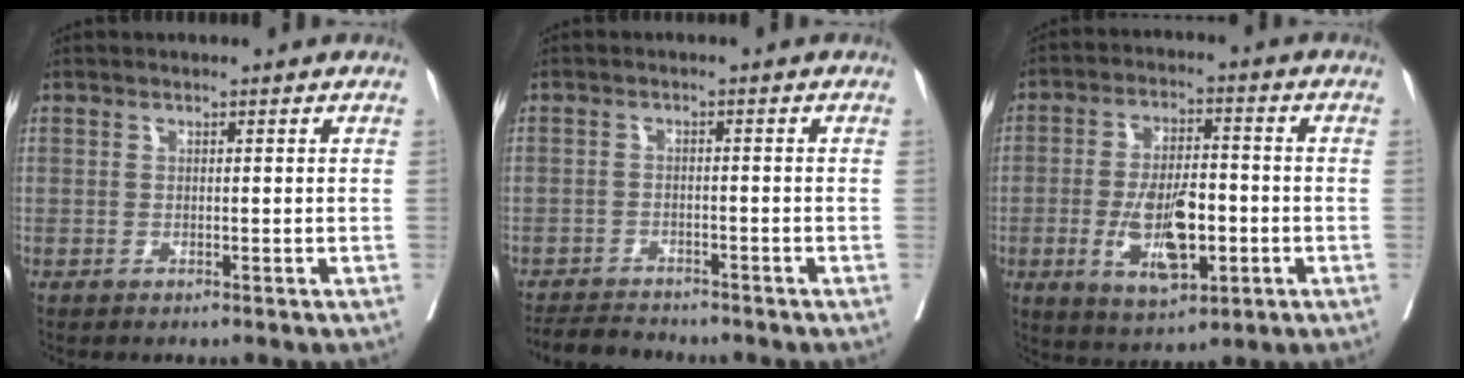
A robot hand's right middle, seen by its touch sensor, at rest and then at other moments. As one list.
[{"total": 5.2, "force": [-5.0, 1.0, 0.9], "torque": [-0.012, -0.014, -0.081]}, {"total": 10.6, "force": [-2.7, 4.0, 9.5], "torque": [-0.180, -0.005, -0.039]}]